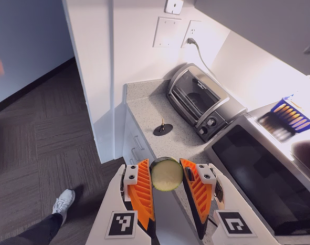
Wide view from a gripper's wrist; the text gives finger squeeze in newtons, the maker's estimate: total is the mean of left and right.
{"total": 9.1, "left": 8.5, "right": 9.7}